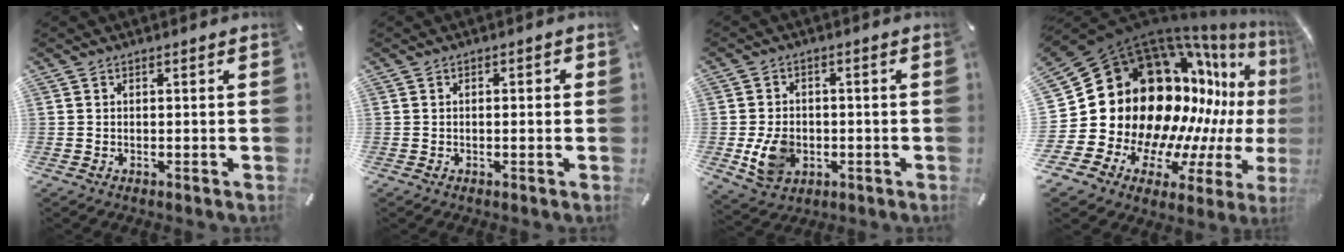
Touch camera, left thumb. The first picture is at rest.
{"total": 1.4, "force": [-0.3, 0.6, 1.2], "torque": [-0.023, 0.003, -0.006]}
{"total": 8.2, "force": [-1.5, 6.6, 4.6], "torque": [-0.095, 0.002, -0.026]}
{"total": 30.1, "force": [4.1, 21.8, 20.3], "torque": [-0.292, -0.157, 0.154]}